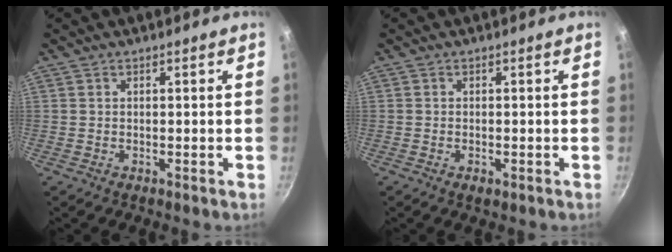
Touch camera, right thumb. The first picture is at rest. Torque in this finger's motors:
{"motor_torque": [-0.45, -0.12, -0.31, 0.16, -0.03]}